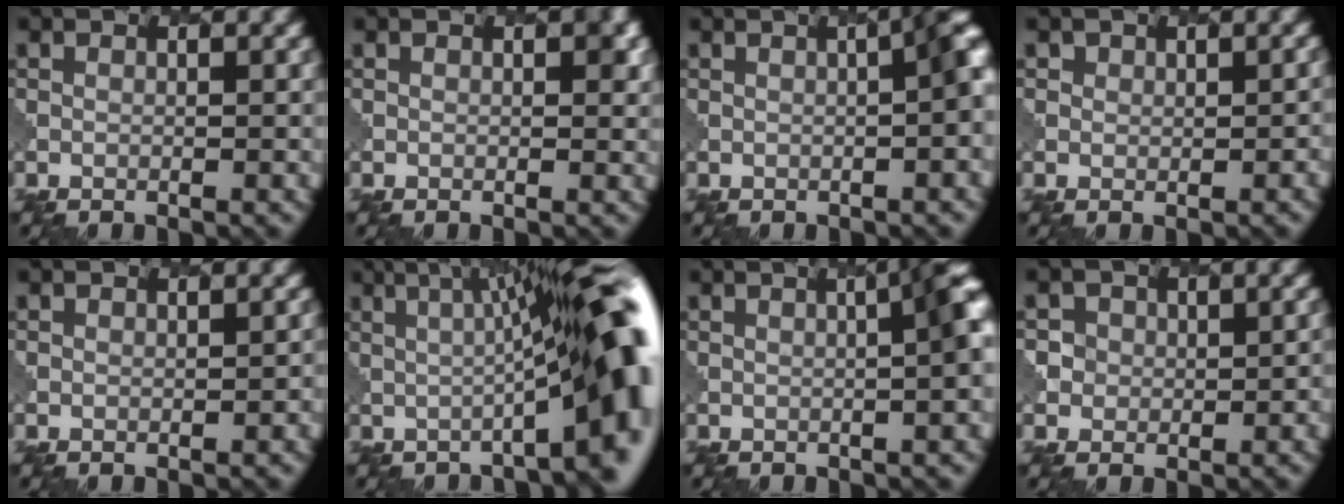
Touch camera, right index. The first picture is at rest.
{"total": 1.6, "force": [0.4, 0.7, 1.4], "torque": [-0.015, 0.001, 0.000]}
{"total": 6.2, "force": [0.1, 1.8, 5.9], "torque": [-0.042, 0.017, -0.003]}
{"total": 2.1, "force": [0.6, 1.8, 0.9], "torque": [-0.001, -0.008, 0.006]}
{"total": 1.8, "force": [-0.6, 1.2, 1.2], "torque": [-0.008, 0.000, 0.001]}
{"total": 13.5, "force": [-0.1, 3.4, 13.1], "torque": [-0.123, 0.030, -0.003]}
{"total": 7.9, "force": [0.5, 2.7, 7.4], "torque": [-0.034, 0.024, -0.011]}
{"total": 4.0, "force": [0.1, 3.9, 0.9], "torque": [0.008, 0.028, -0.025]}